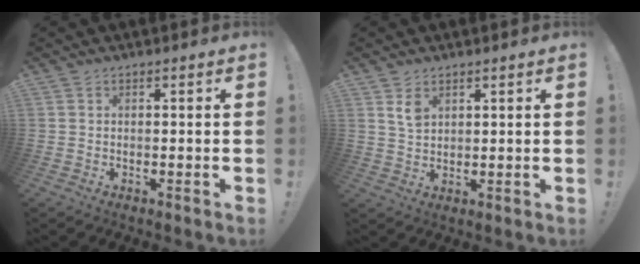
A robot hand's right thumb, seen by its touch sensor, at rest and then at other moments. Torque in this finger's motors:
{"motor_torque": [-0.07, 0.07, 0.04, 0.04, 0.04]}